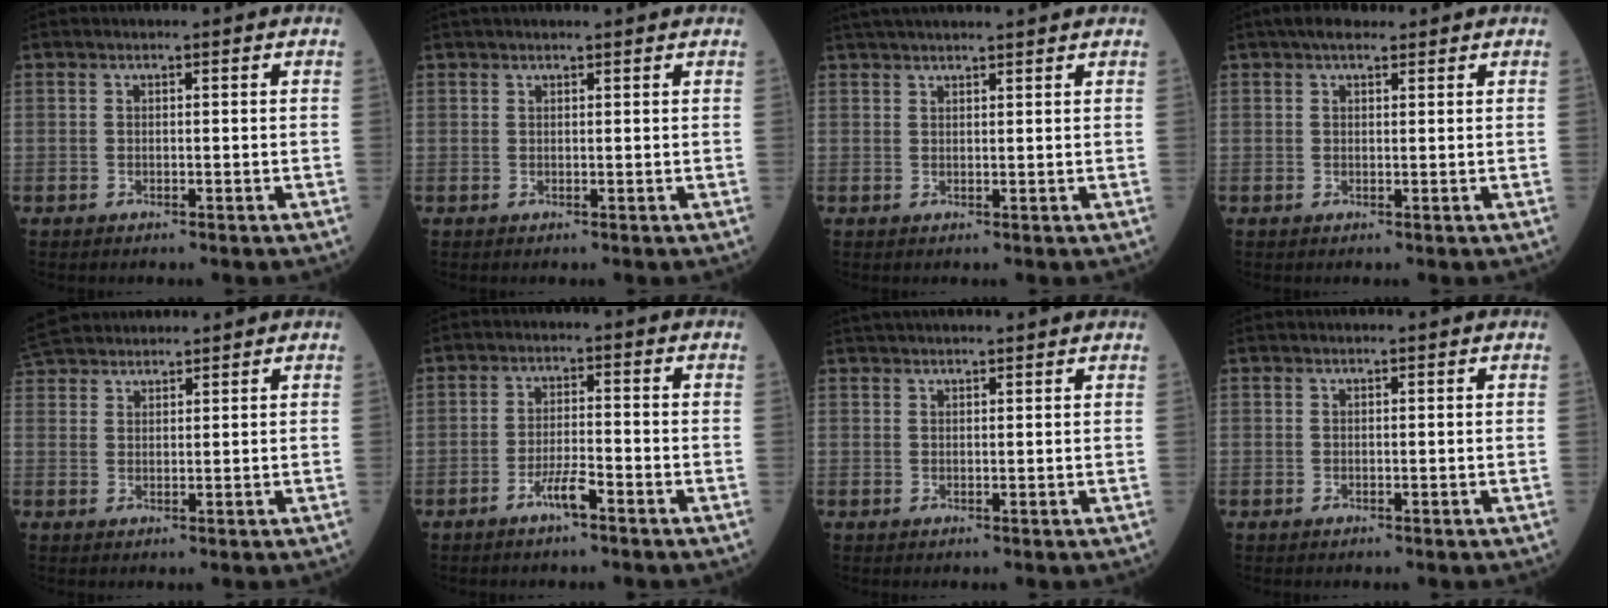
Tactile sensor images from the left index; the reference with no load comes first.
{"total": 3.3, "force": [3.0, 0.0, 1.4], "torque": [-0.013, 0.032, 0.042]}
{"total": 8.6, "force": [7.7, 0.2, 3.9], "torque": [-0.061, 0.036, 0.109]}
{"total": 3.6, "force": [2.7, 1.3, 2.0], "torque": [-0.035, 0.023, 0.043]}
{"total": 8.0, "force": [7.4, 1.9, 2.2], "torque": [-0.044, 0.039, 0.136]}
{"total": 3.7, "force": [-2.5, 0.3, 2.6], "torque": [-0.054, -0.001, -0.049]}
{"total": 7.0, "force": [6.4, 0.4, 2.7], "torque": [-0.039, 0.037, 0.090]}
{"total": 0.0}